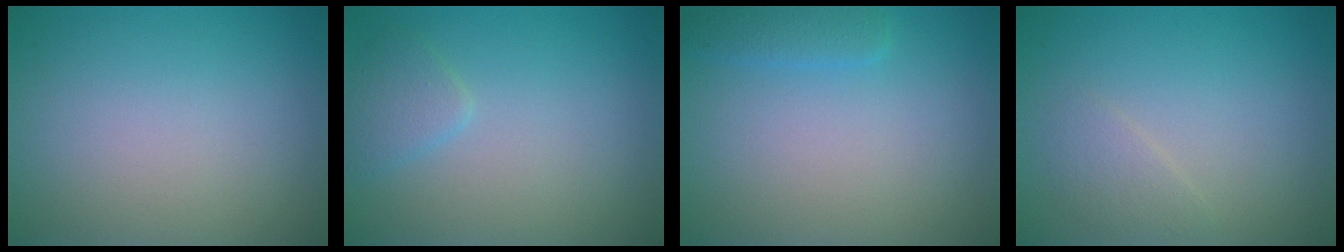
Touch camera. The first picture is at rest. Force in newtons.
{"total": 1.6, "press": 1.6, "slide": 0.1}
{"total": 1.4, "press": 1.4, "slide": 0.1}
{"total": 1.3, "press": 1.3, "slide": 0.1}